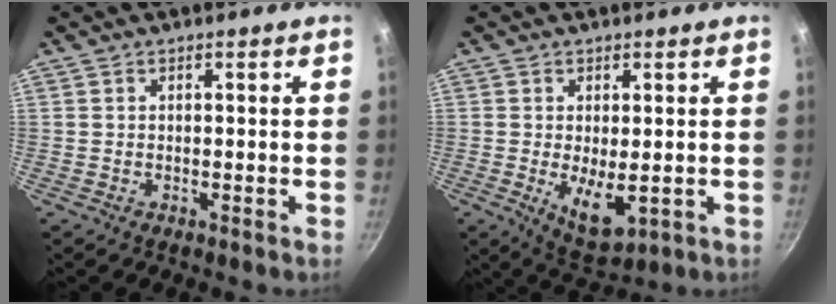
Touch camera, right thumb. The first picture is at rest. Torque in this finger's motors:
{"motor_torque": [-0.33, 0.56, -0.13, 0.45, 0.04]}